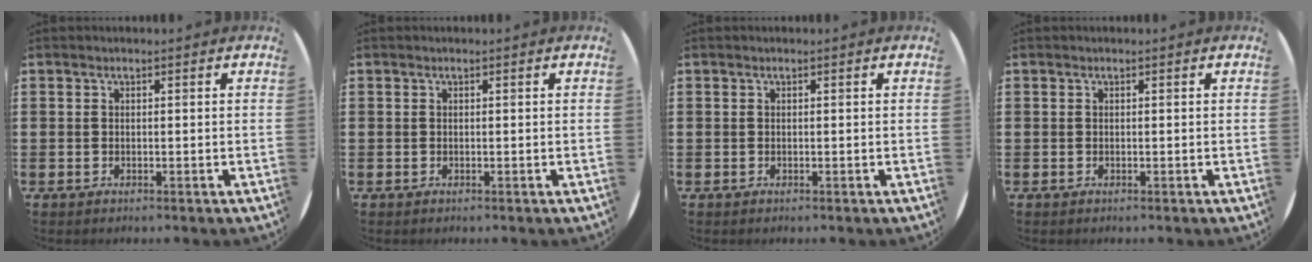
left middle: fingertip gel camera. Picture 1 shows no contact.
{"total": 0.0}
{"total": 0.0}
{"total": 0.0}